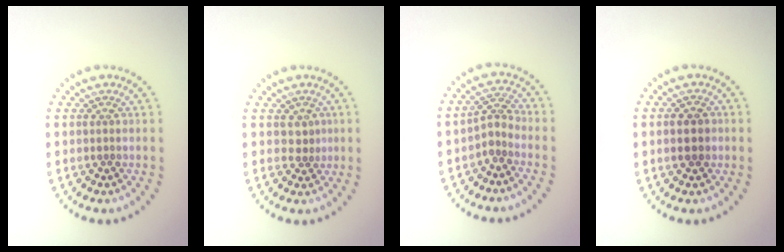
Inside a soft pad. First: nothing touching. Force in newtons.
{"total": 1.2, "press": 0.9, "slide": 0.8}
{"total": 1.9, "press": 1.3, "slide": 1.3}
{"total": 2.1, "press": 2.1, "slide": 0.1}